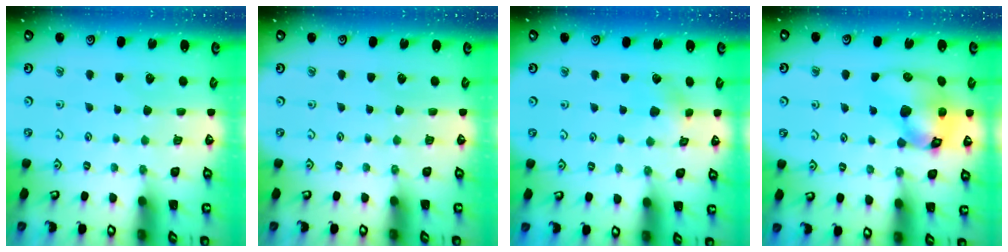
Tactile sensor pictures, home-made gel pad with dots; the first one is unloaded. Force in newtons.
{"total": 0.0}
{"total": 3.8, "press": 3.7, "slide": 0.7}
{"total": 14.1, "press": 13.9, "slide": 2.1}